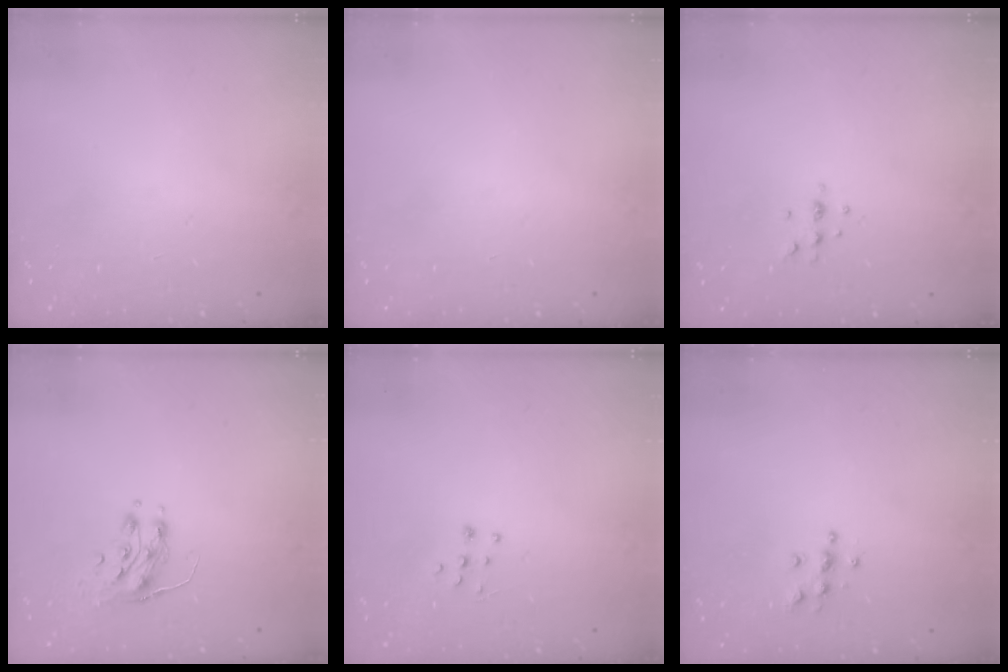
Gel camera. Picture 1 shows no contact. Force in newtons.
{"total": 0.0}
{"total": 3.8, "press": 3.8, "slide": 0.7}
{"total": 8.9, "press": 8.9, "slide": 0.3}
{"total": 3.7, "press": 3.7, "slide": 0.2}
{"total": 6.2, "press": 6.1, "slide": 0.6}